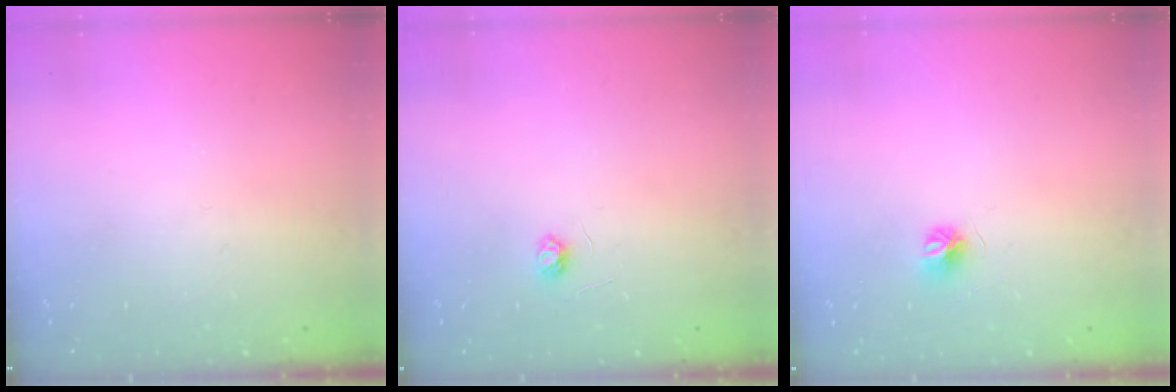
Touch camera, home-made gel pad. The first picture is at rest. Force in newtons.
{"total": 3.1, "press": 3.1, "slide": 0.3}
{"total": 4.5, "press": 4.5, "slide": 0.4}